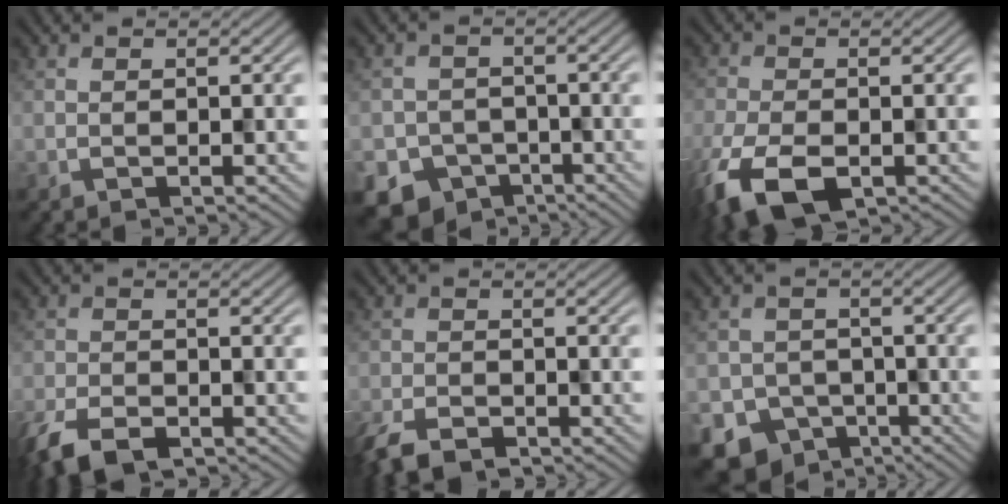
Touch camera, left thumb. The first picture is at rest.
{"total": 8.2, "force": [-5.5, 5.9, 1.6], "torque": [-0.030, -0.022, -0.084]}
{"total": 9.9, "force": [-5.9, 4.5, 6.5], "torque": [-0.140, -0.036, -0.100]}
{"total": 6.8, "force": [-5.0, 2.9, 3.6], "torque": [-0.064, -0.012, -0.094]}
{"total": 5.9, "force": [-4.5, 2.3, 2.9], "torque": [-0.049, -0.009, -0.086]}
{"total": 9.4, "force": [-6.3, 6.7, 1.8], "torque": [-0.039, -0.023, -0.097]}